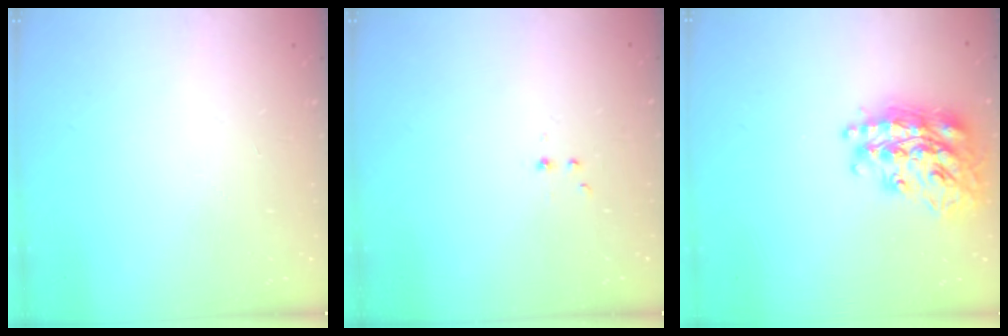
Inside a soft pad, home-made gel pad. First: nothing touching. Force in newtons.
{"total": 2.2, "press": 1.9, "slide": 1.2}
{"total": 23.2, "press": 23.2, "slide": 1.8}